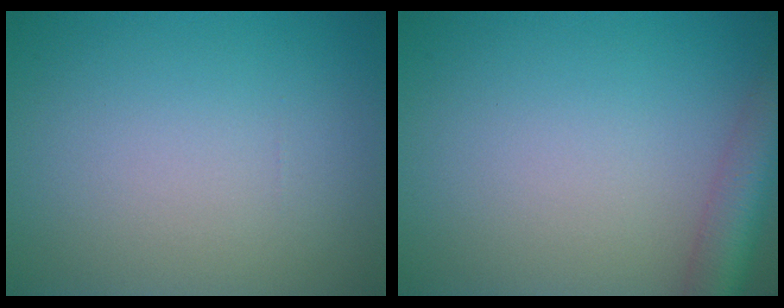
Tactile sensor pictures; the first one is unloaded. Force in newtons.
{"total": 4.9, "press": 4.9, "slide": 0.3}